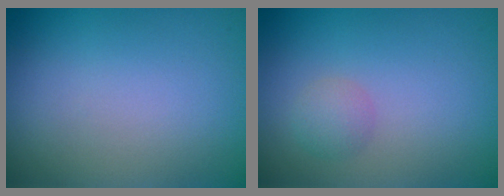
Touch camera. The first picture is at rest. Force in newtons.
{"total": 1.4, "press": 1.4, "slide": 0.1}